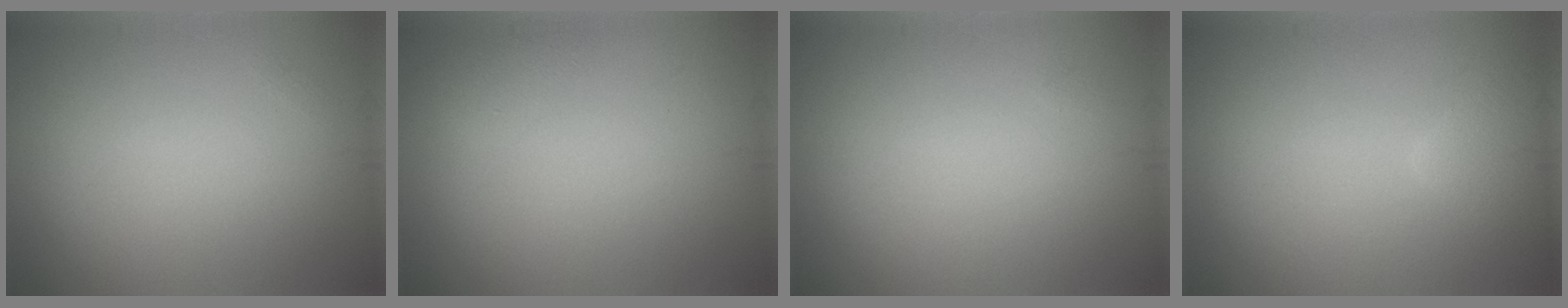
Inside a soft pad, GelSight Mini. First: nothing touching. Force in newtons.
{"total": 1.2, "press": 1.2, "slide": 0.1}
{"total": 0.0}
{"total": 2.4, "press": 2.4, "slide": 0.2}